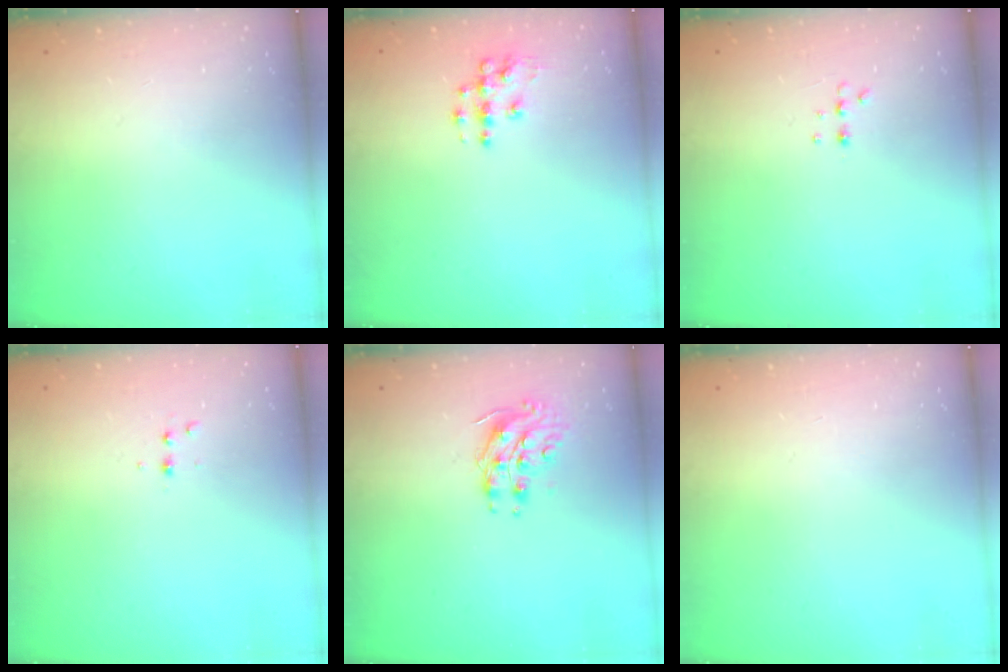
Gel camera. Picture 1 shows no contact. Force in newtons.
{"total": 7.5, "press": 7.5, "slide": 0.4}
{"total": 4.4, "press": 4.3, "slide": 1.0}
{"total": 2.9, "press": 2.7, "slide": 1.1}
{"total": 8.9, "press": 8.9, "slide": 0.7}
{"total": 0.0}